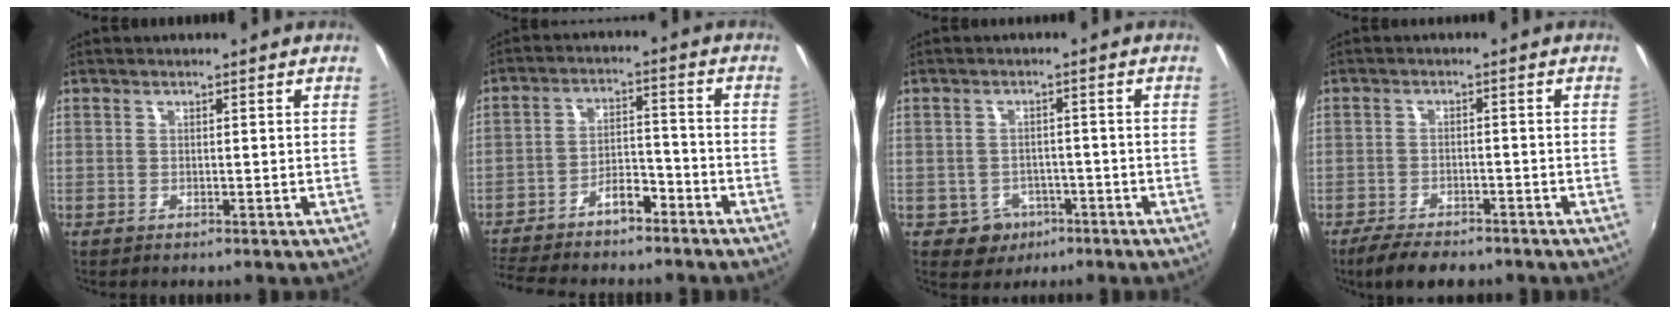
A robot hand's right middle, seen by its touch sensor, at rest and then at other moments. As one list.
[{"total": 10.6, "force": [-8.8, 3.2, 4.9], "torque": [-0.109, 0.019, -0.146]}, {"total": 5.1, "force": [-2.4, 4.4, 1.0], "torque": [-0.035, 0.005, -0.025]}, {"total": 7.2, "force": [-5.8, 2.5, 3.3], "torque": [-0.083, -0.011, -0.098]}]